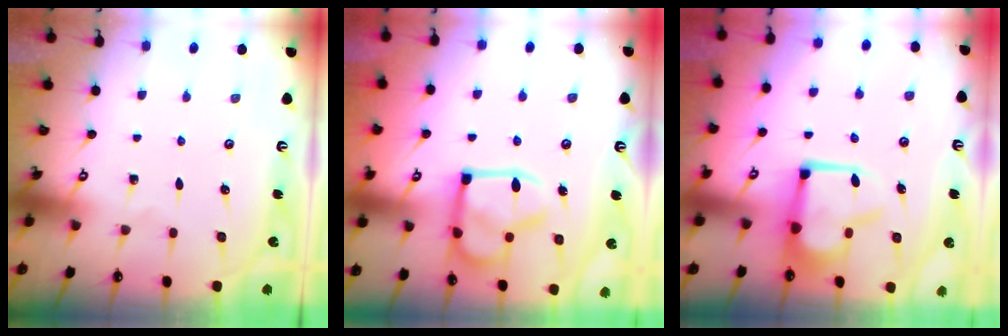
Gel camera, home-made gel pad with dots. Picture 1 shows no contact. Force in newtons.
{"total": 15.7, "press": 15.6, "slide": 1.6}
{"total": 2.1, "press": 2.0, "slide": 0.8}